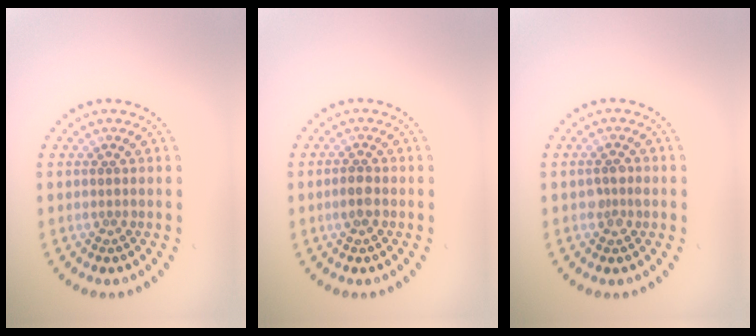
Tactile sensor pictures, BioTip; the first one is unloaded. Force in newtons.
{"total": 1.5, "press": 1.5, "slide": 0.3}
{"total": 1.2, "press": 1.2, "slide": 0.2}